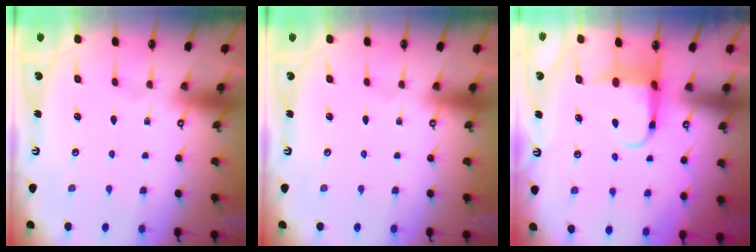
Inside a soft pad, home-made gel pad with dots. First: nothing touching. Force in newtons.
{"total": 0.0}
{"total": 5.2, "press": 5.1, "slide": 1.0}